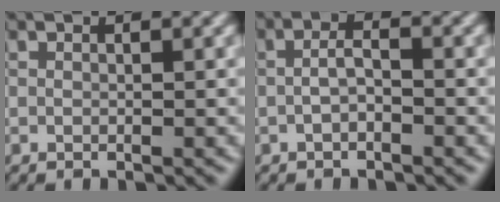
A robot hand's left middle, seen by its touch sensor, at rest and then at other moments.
{"total": 1.5, "force": [-0.6, 0.6, 1.2], "torque": [-0.027, 0.008, -0.016]}